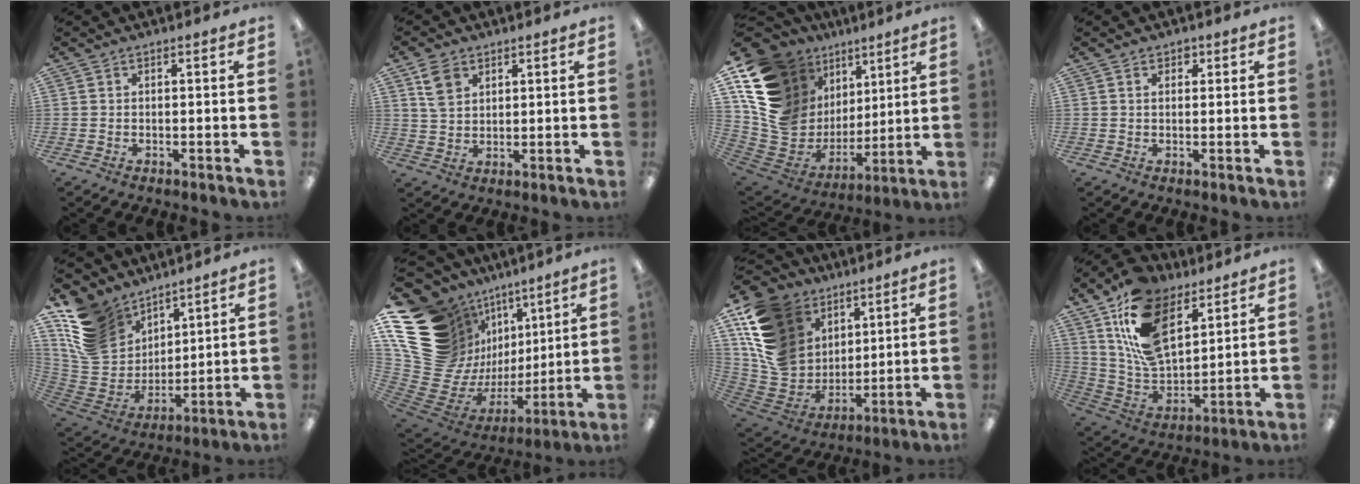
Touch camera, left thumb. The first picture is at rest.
{"total": 6.3, "force": [3.6, 4.5, 2.5], "torque": [-0.057, 0.004, 0.069]}
{"total": 16.8, "force": [8.1, 13.2, 6.3], "torque": [-0.139, -0.073, 0.177]}
{"total": 1.6, "force": [0.8, 1.3, 0.5], "torque": [0.004, -0.003, 0.009]}
{"total": 16.2, "force": [9.5, 11.6, 6.1], "torque": [-0.144, -0.053, 0.193]}
{"total": 21.2, "force": [9.1, 16.8, 9.2], "torque": [-0.159, -0.105, 0.229]}
{"total": 17.5, "force": [7.9, 13.6, 7.5], "torque": [-0.181, -0.046, 0.157]}
{"total": 19.2, "force": [10.2, 11.2, 11.8], "torque": [-0.237, -0.041, 0.192]}